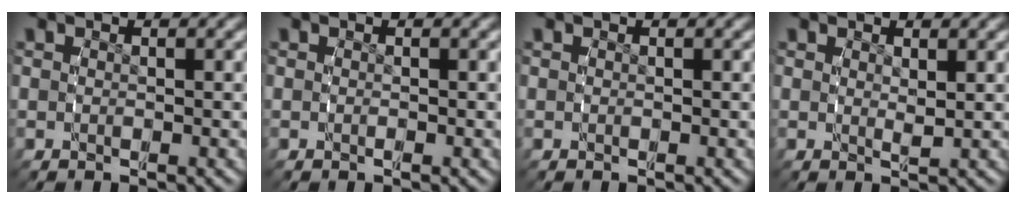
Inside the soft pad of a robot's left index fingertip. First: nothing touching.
{"total": 0.0}
{"total": 0.0}
{"total": 0.8, "force": [0.6, -0.3, 0.4], "torque": [-0.007, -0.009, 0.016]}